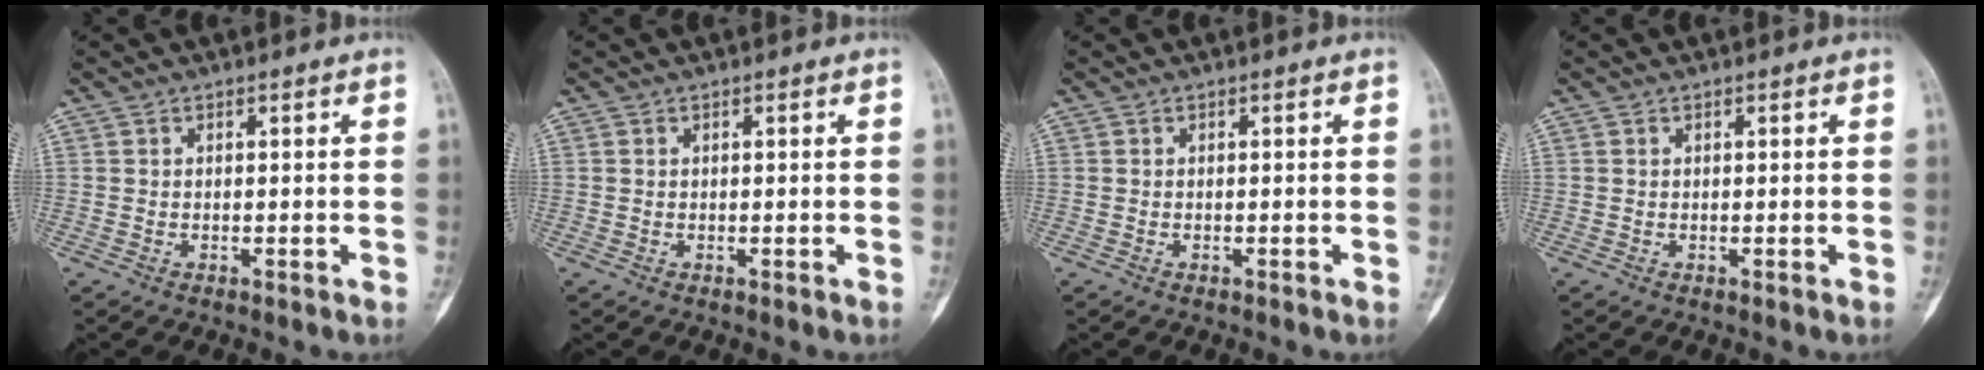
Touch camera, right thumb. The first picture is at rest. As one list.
[{"total": 0.0}, {"total": 0.0}, {"total": 0.0}]